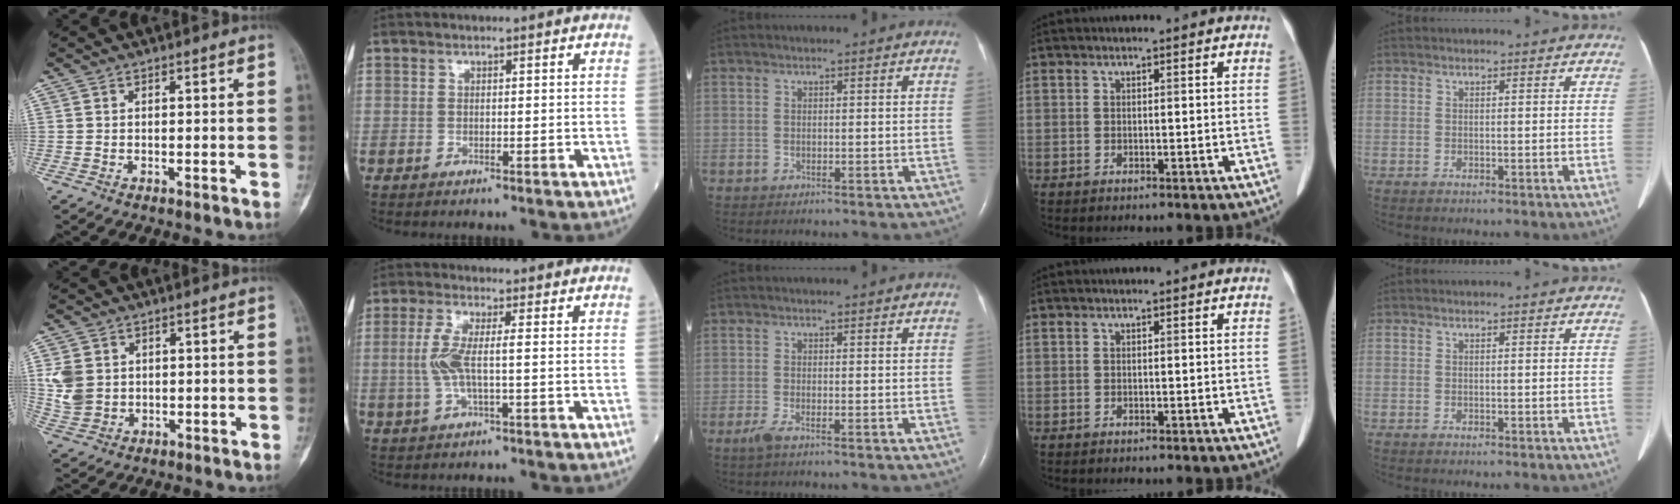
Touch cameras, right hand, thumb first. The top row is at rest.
{"thumb": {"total": 6.4, "force": [1.1, 5.3, 3.5], "torque": [-0.065, -0.002, 0.033]}, "index": {"total": 5.2, "force": [-0.2, 0.8, 5.2], "torque": [-0.123, 0.003, -0.008]}, "middle": {"total": 1.7, "force": [-1.1, 0.3, 1.3], "torque": [-0.037, -0.005, -0.025]}}